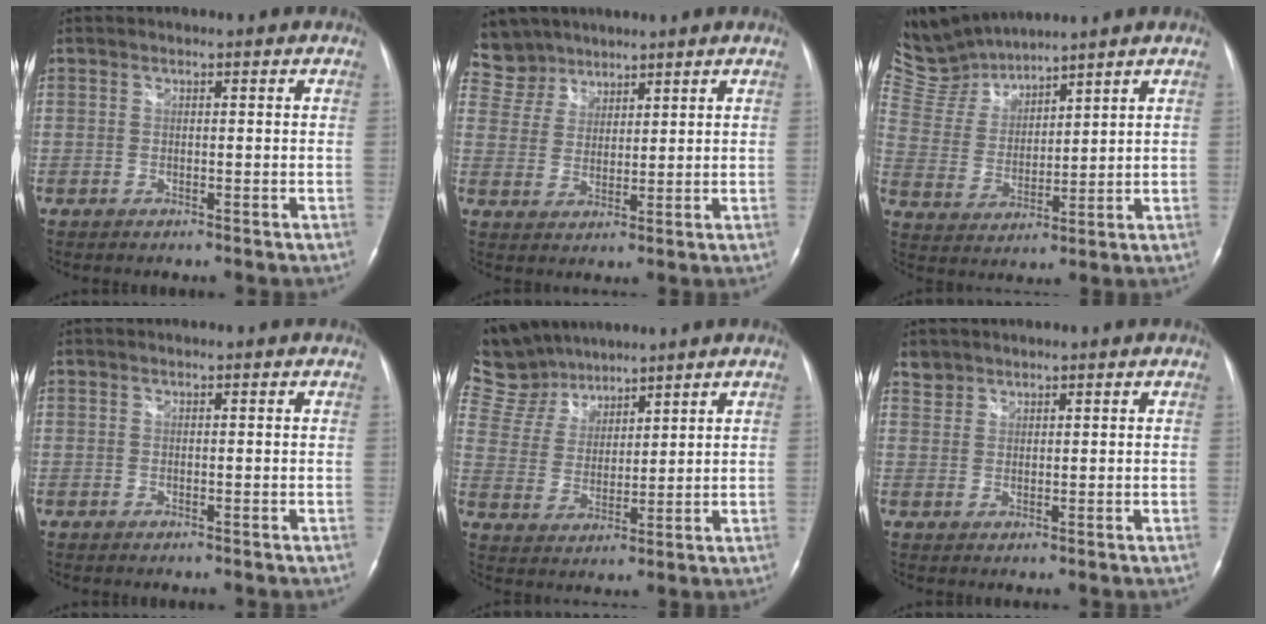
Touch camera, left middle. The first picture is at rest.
{"total": 6.6, "force": [5.7, 3.4, -0.6], "torque": [0.013, 0.008, 0.116]}
{"total": 7.6, "force": [7.6, 0.2, -0.4], "torque": [-0.018, 0.010, 0.177]}
{"total": 0.0}
{"total": 10.9, "force": [9.9, 4.2, 1.3], "torque": [-0.046, 0.018, 0.209]}
{"total": 2.0, "force": [1.6, 1.0, -0.3], "torque": [0.009, 0.009, 0.029]}